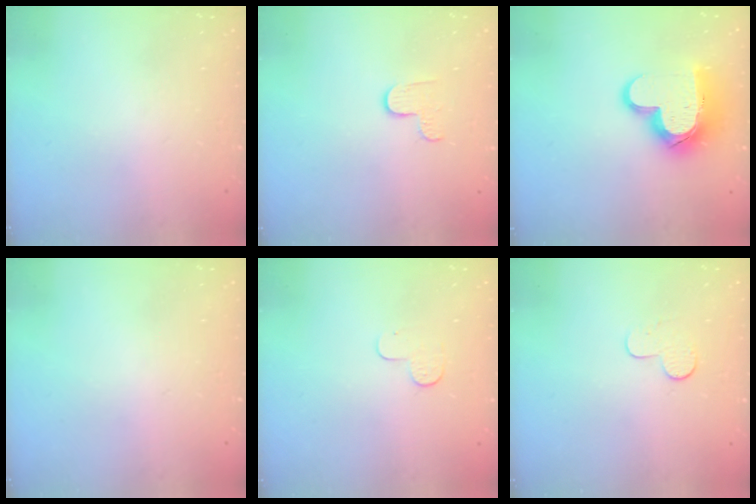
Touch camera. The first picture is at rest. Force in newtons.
{"total": 2.9, "press": 2.9, "slide": 0.3}
{"total": 15.5, "press": 15.5, "slide": 1.3}
{"total": 0.0}
{"total": 3.1, "press": 3.1, "slide": 0.3}
{"total": 5.0, "press": 5.0, "slide": 0.5}